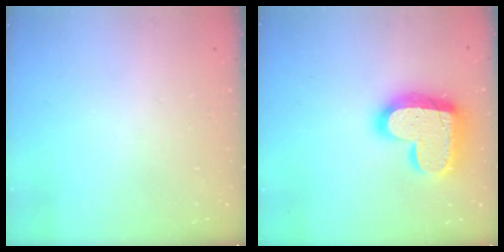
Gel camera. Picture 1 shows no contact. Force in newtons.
{"total": 20.2, "press": 20.1, "slide": 1.3}